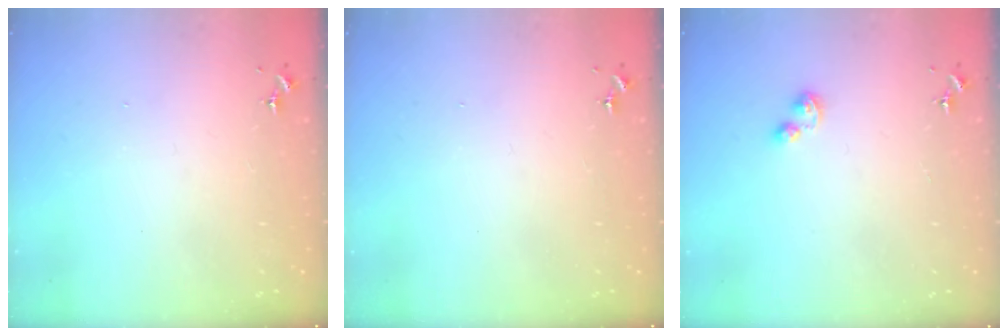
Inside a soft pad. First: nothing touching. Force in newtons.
{"total": 0.0}
{"total": 3.5, "press": 3.5, "slide": 0.5}